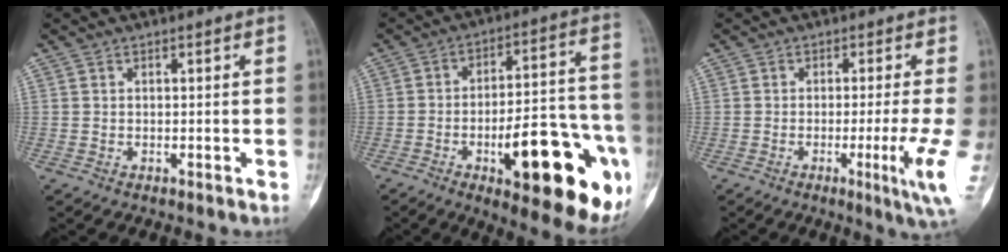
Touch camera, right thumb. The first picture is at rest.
{"total": 25.1, "force": [-9.6, 8.4, 21.6], "torque": [-0.243, 0.041, -0.118]}
{"total": 7.1, "force": [-1.5, -0.8, 6.9], "torque": [-0.111, -0.021, -0.024]}